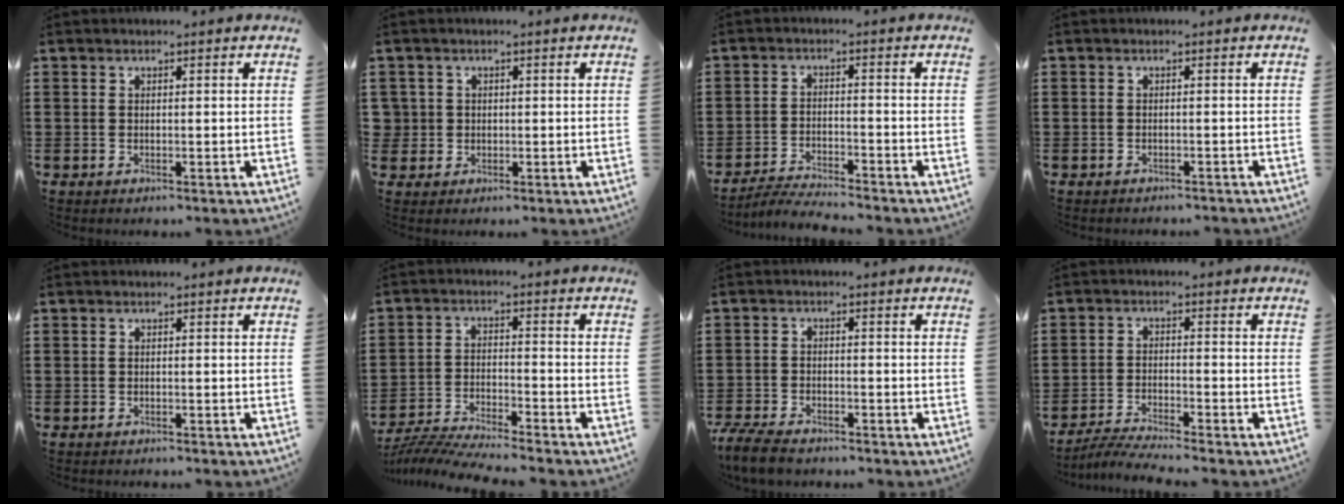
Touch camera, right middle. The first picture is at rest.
{"total": 2.2, "force": [0.1, 2.1, 0.4], "torque": [-0.026, 0.004, -0.004]}
{"total": 3.9, "force": [-3.9, -0.1, 0.8], "torque": [-0.024, -0.004, -0.081]}
{"total": 1.0, "force": [-1.0, 0.2, -0.1], "torque": [-0.001, 0.001, -0.022]}
{"total": 0.7, "force": [-0.7, -0.1, 0.0], "torque": [-0.003, -0.002, -0.014]}
{"total": 5.8, "force": [-5.6, -0.2, 1.4], "torque": [-0.042, -0.013, -0.115]}
{"total": 4.1, "force": [-3.7, 0.7, 1.5], "torque": [-0.047, -0.007, -0.078]}
{"total": 4.0, "force": [-3.9, -0.2, 1.2], "torque": [-0.028, -0.008, -0.078]}